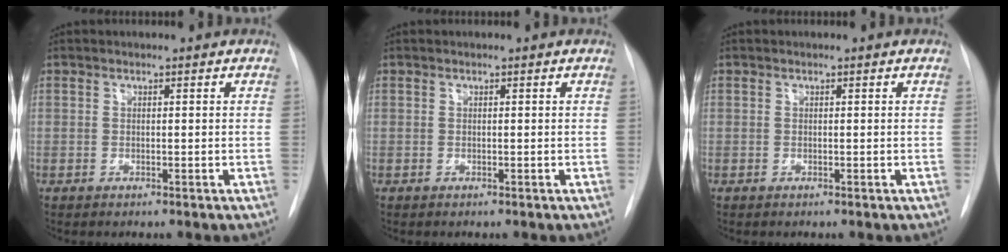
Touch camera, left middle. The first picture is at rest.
{"total": 0.0}
{"total": 0.0}